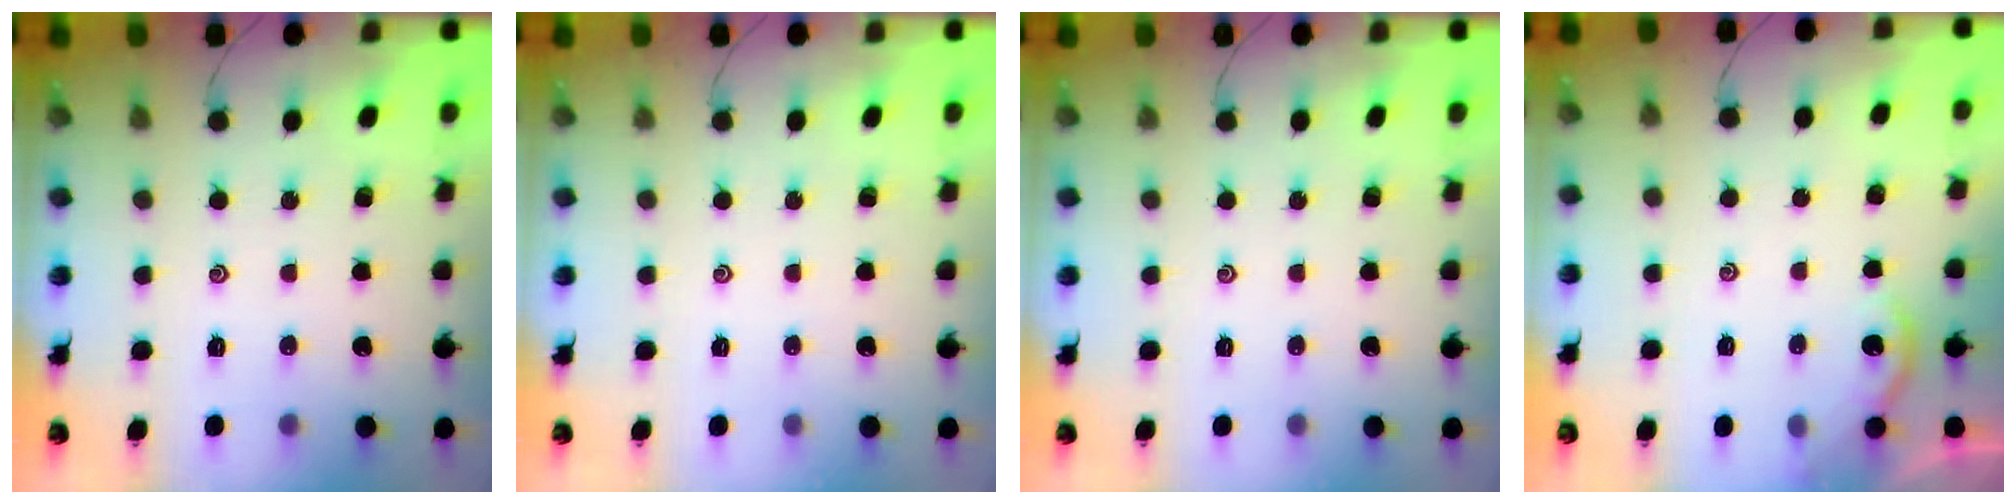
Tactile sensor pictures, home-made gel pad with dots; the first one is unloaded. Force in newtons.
{"total": 0.0}
{"total": 0.0}
{"total": 2.8, "press": 2.8, "slide": 0.3}